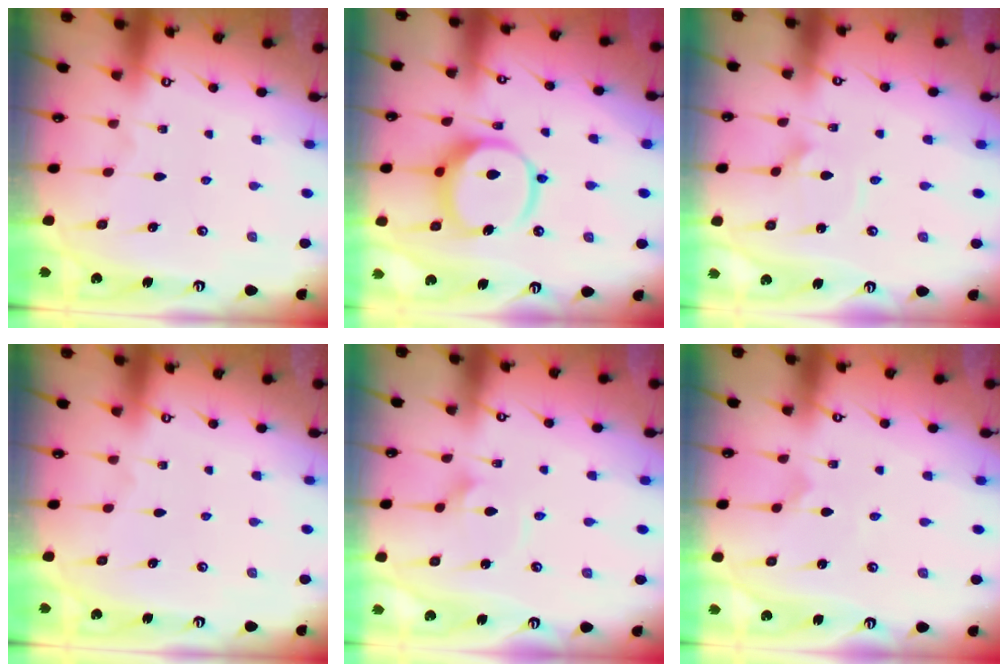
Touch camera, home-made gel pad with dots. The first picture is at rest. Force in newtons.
{"total": 12.3, "press": 12.2, "slide": 1.5}
{"total": 2.1, "press": 2.1, "slide": 0.1}
{"total": 0.0}
{"total": 1.7, "press": 1.7, "slide": 0.0}
{"total": 0.0}